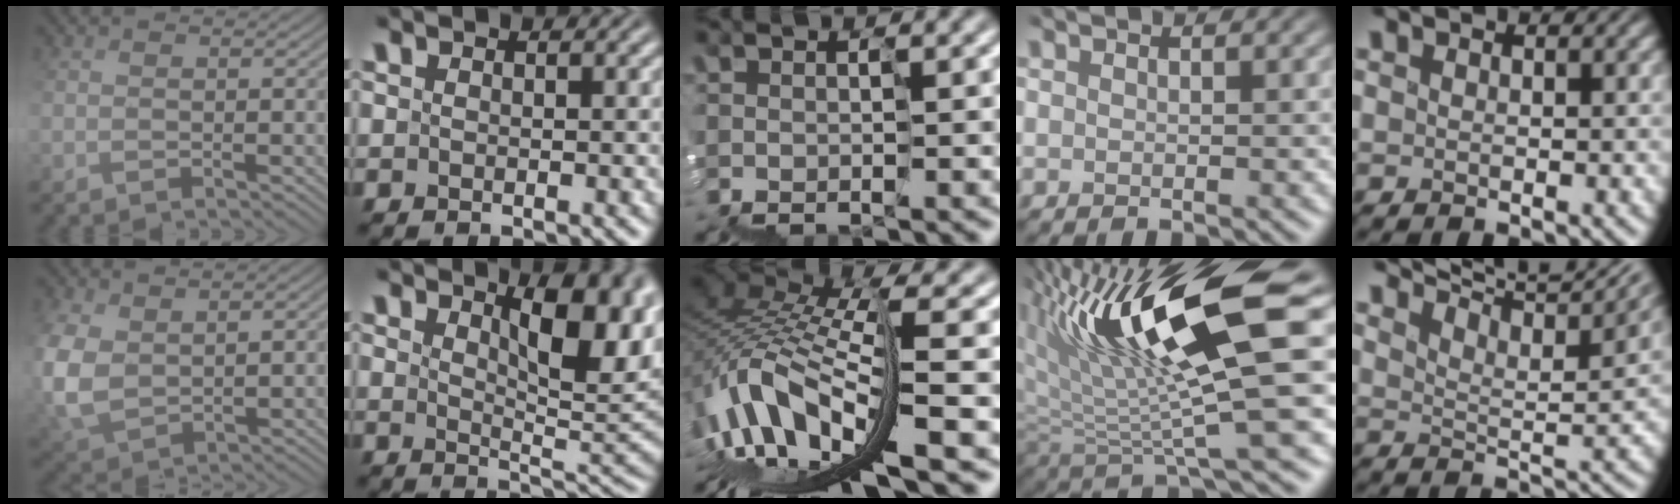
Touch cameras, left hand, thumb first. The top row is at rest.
{"thumb": {"total": 8.5, "force": [1.5, 5.6, 6.3], "torque": [-0.181, -0.007, 0.038]}, "index": {"total": 7.9, "force": [3.1, 2.5, 6.8], "torque": [-0.096, 0.000, 0.051]}, "middle": {"total": 10.7, "force": [-3.0, 3.6, 9.7], "torque": [-0.230, 0.017, -0.035]}, "ring": {"total": 12.2, "force": [3.2, 2.5, 11.5], "torque": [-0.191, -0.008, 0.058]}, "little": {"total": 9.3, "force": [7.9, 1.7, 4.5], "torque": [-0.078, 0.003, 0.105]}}